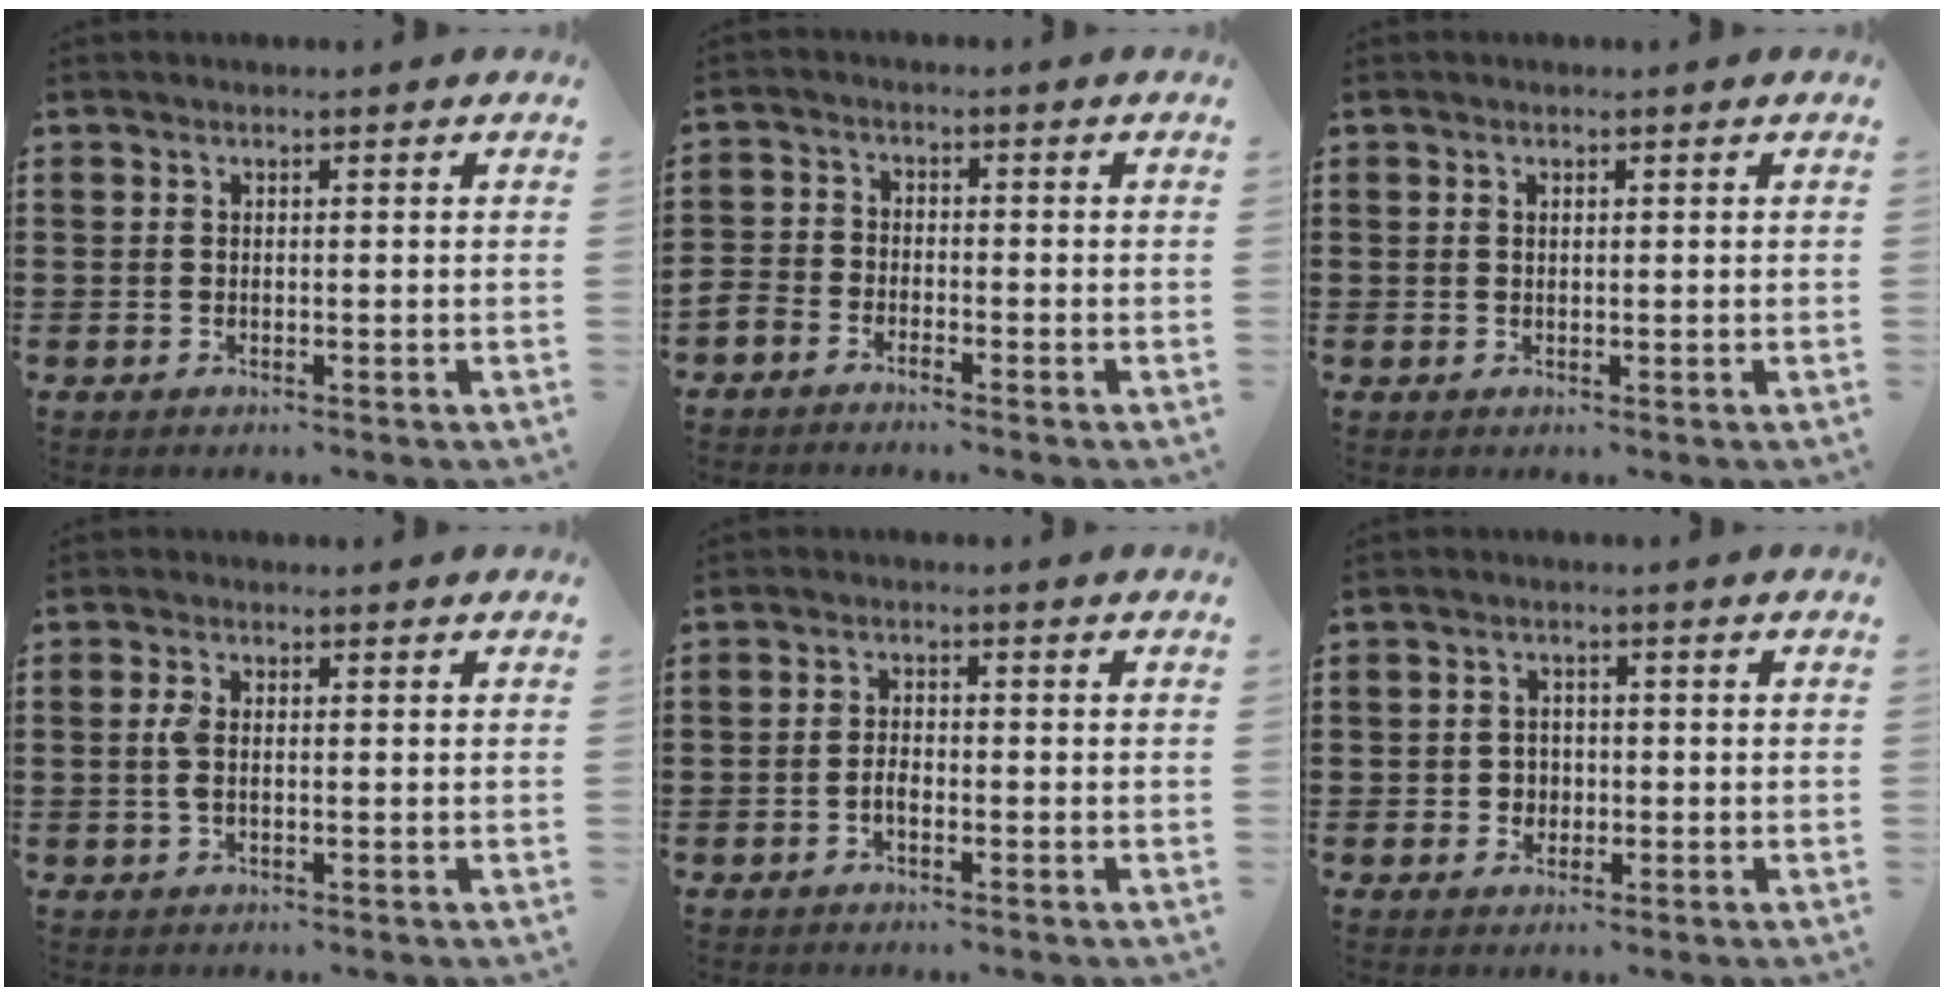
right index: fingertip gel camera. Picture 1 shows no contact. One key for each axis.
{"total": 2.9, "fx": -2.8, "fy": 0.7, "fz": 0.0, "tx": -0.021, "ty": -0.002, "tz": -0.063}
{"total": 0.6, "fx": 0.2, "fy": 0.3, "fz": 0.4, "tx": -0.011, "ty": -0.001, "tz": 0.005}
{"total": 2.6, "fx": 0.0, "fy": 1.1, "fz": 2.3, "tx": -0.061, "ty": -0.003, "tz": -0.006}
{"total": 2.0, "fx": -1.0, "fy": 0.9, "fz": 1.4, "tx": -0.028, "ty": 0.002, "tz": -0.019}
{"total": 2.3, "fx": -0.6, "fy": 2.2, "fz": 0.4, "tx": -0.016, "ty": 0.005, "tz": -0.016}